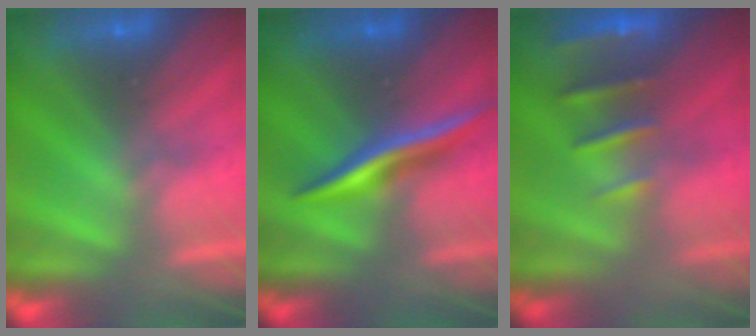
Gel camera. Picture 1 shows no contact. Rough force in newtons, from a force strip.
{"total": 1.9}
{"total": 2.4}